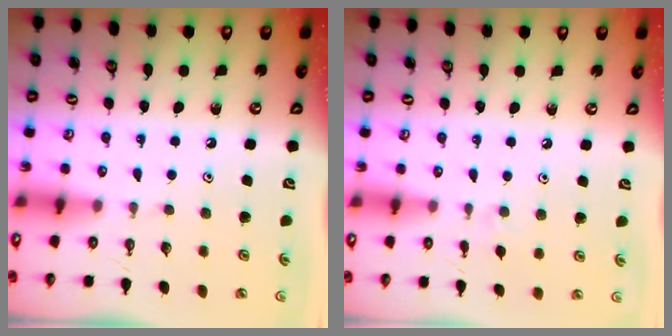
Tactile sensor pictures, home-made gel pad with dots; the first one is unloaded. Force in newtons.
{"total": 2.8, "press": 2.7, "slide": 0.5}